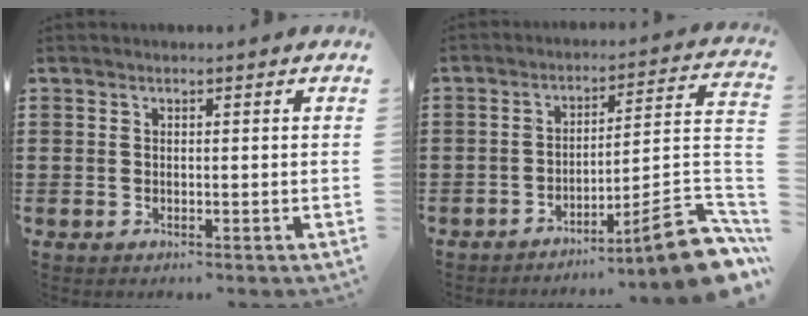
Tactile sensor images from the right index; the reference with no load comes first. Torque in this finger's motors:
{"motor_torque": [0.44, -0.34, 0.36, 0.06]}